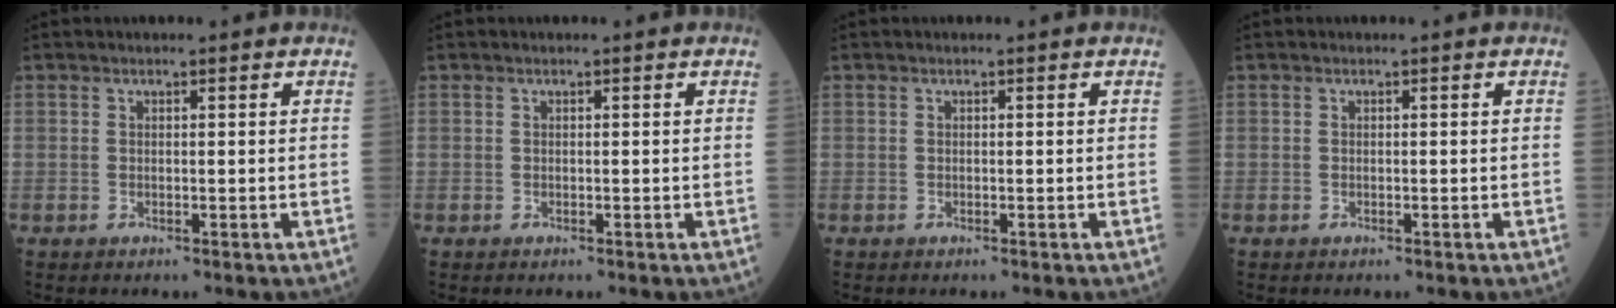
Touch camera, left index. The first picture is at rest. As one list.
[{"total": 0.0}, {"total": 0.0}, {"total": 0.0}]